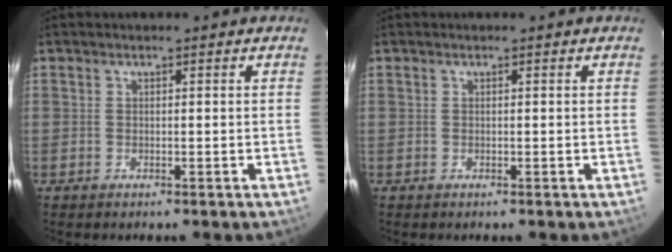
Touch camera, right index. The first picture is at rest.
{"total": 0.0}